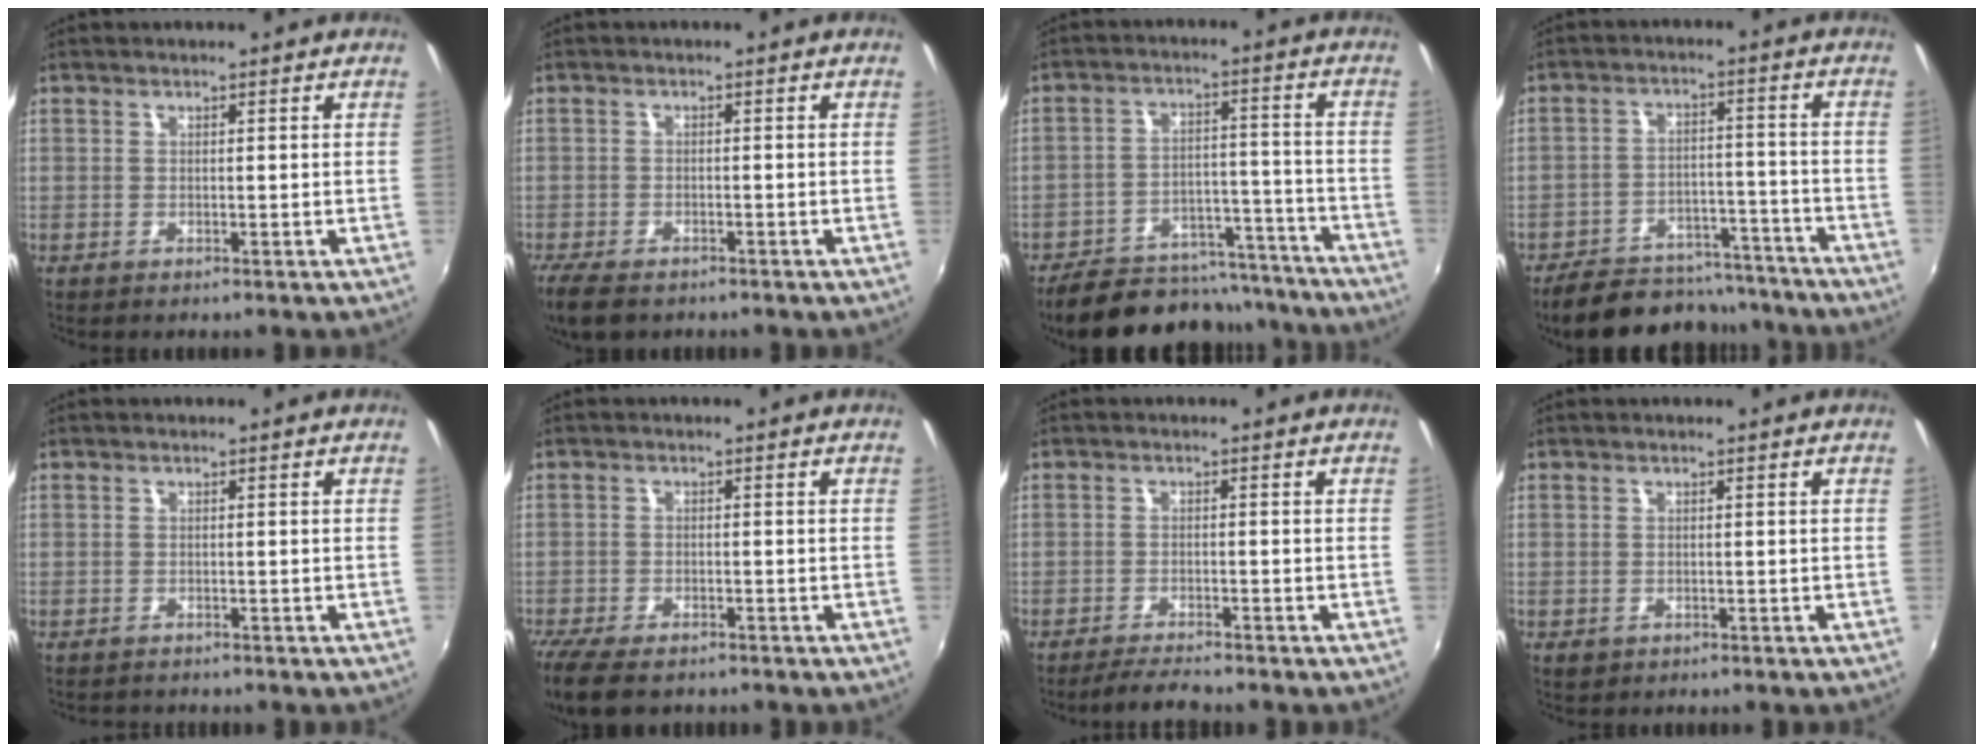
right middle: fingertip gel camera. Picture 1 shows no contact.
{"total": 5.4, "force": [-4.2, 2.0, 2.7], "torque": [-0.075, -0.022, -0.080]}
{"total": 20.7, "force": [-18.1, 7.4, 6.8], "torque": [-0.137, 0.032, -0.231]}
{"total": 17.9, "force": [-15.5, 6.6, 6.0], "torque": [-0.129, 0.026, -0.201]}
{"total": 0.7, "force": [-0.6, 0.1, -0.3], "torque": [0.002, 0.000, -0.009]}
{"total": 8.6, "force": [-6.8, 2.9, 4.4], "torque": [-0.112, -0.037, -0.124]}
{"total": 4.4, "force": [-4.1, 0.2, 1.8], "torque": [-0.051, -0.011, -0.072]}
{"total": 0.9, "force": [-0.2, 0.8, 0.3], "torque": [-0.006, -0.001, 0.001]}